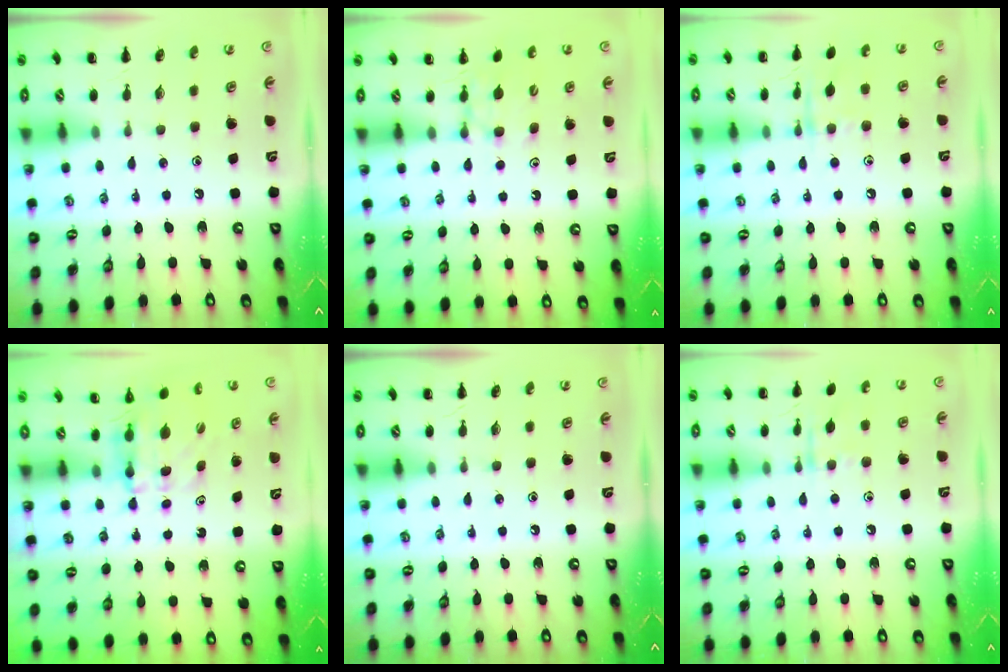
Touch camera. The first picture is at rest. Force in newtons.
{"total": 7.2, "press": 7.1, "slide": 1.6}
{"total": 7.5, "press": 7.4, "slide": 0.7}
{"total": 3.9, "press": 3.9, "slide": 0.1}
{"total": 0.0}
{"total": 7.4, "press": 7.3, "slide": 0.8}